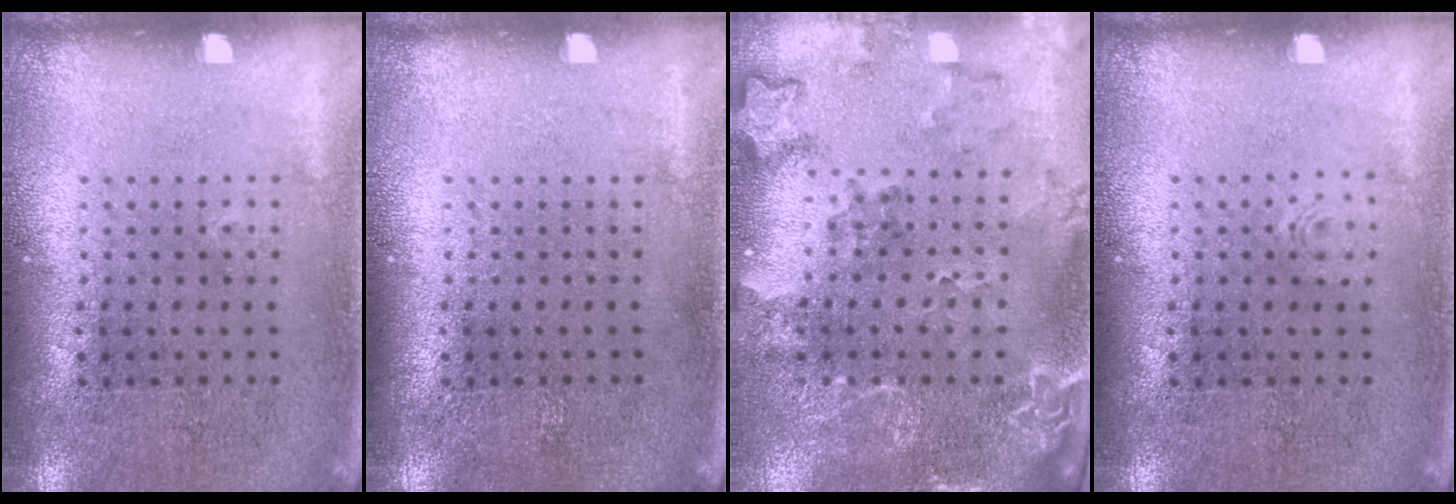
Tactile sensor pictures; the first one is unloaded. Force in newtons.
{"total": 0.0}
{"total": 2.1, "press": 2.0, "slide": 0.8}
{"total": 0.6, "press": 0.6, "slide": 0.1}